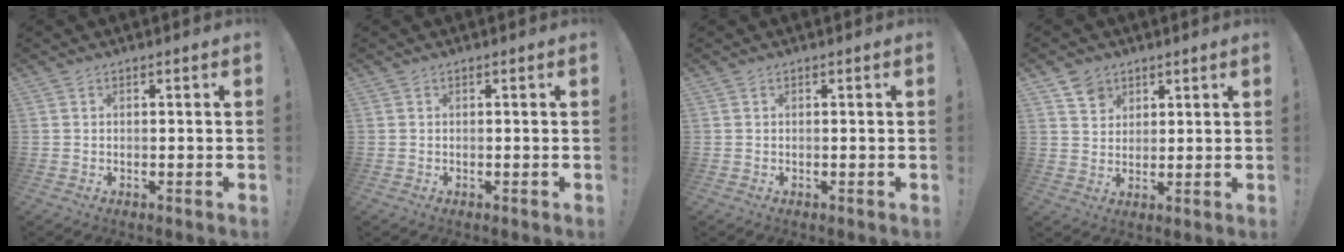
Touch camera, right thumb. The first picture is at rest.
{"total": 0.0}
{"total": 0.0}
{"total": 6.1, "force": [3.9, 4.5, 0.9], "torque": [-0.007, -0.023, 0.074]}